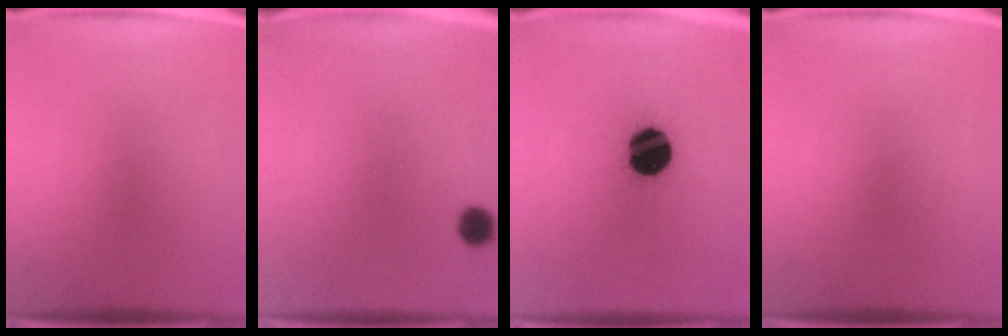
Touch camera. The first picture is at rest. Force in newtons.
{"total": 3.2}
{"total": 17.1}
{"total": 0.0}